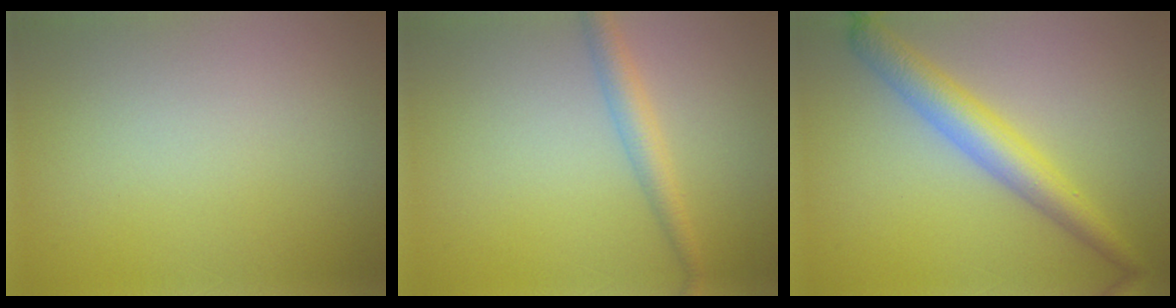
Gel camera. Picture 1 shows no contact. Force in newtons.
{"total": 2.4, "press": 2.4, "slide": 0.1}
{"total": 4.5, "press": 4.5, "slide": 0.1}